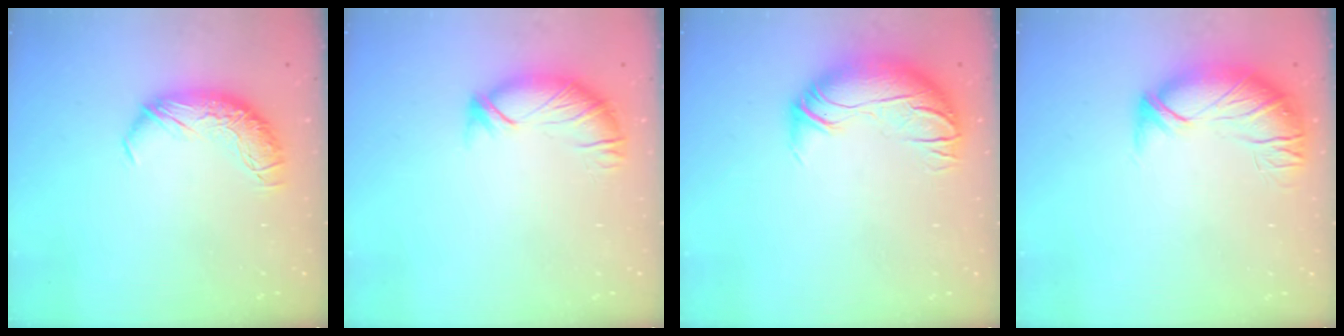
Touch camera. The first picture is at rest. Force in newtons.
{"total": 3.1, "press": 3.0, "slide": 0.8}
{"total": 2.9, "press": 0.5, "slide": 2.9}
{"total": 2.7, "press": 1.2, "slide": 2.4}